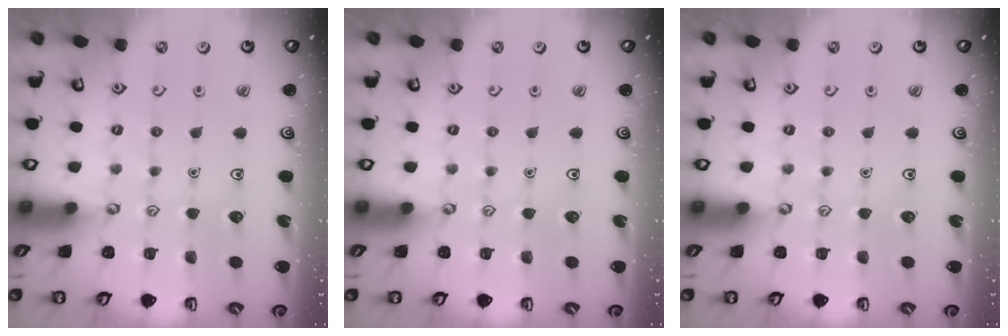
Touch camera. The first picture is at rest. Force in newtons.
{"total": 0.0}
{"total": 0.0}